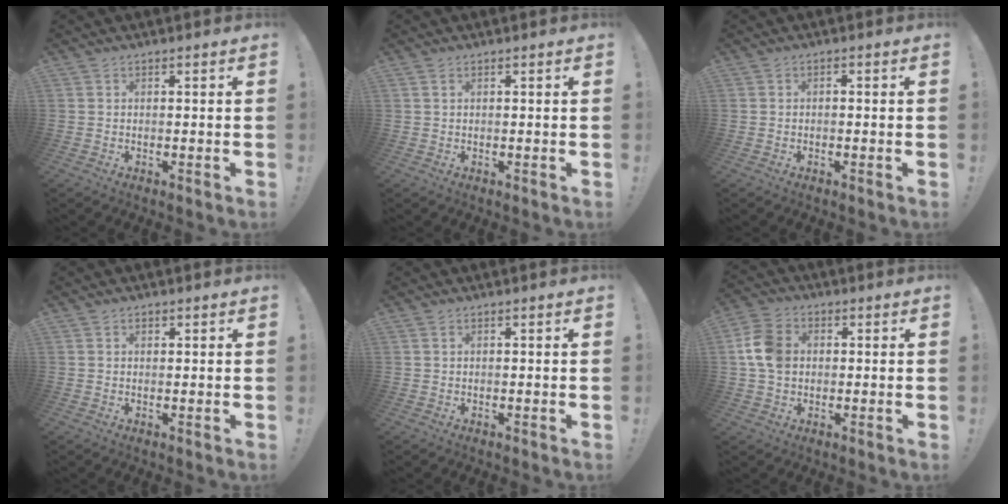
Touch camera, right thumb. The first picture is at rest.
{"total": 1.1, "force": [0.6, 0.5, 0.8], "torque": [-0.010, -0.001, 0.009]}
{"total": 0.6, "force": [-0.5, 0.2, 0.3], "torque": [-0.004, 0.003, -0.009]}
{"total": 0.7, "force": [0.5, 0.4, 0.3], "torque": [0.002, -0.002, 0.008]}
{"total": 0.6, "force": [0.4, 0.3, 0.4], "torque": [-0.003, -0.002, 0.006]}
{"total": 10.2, "force": [0.9, 8.1, 6.3], "torque": [-0.128, 0.013, 0.021]}